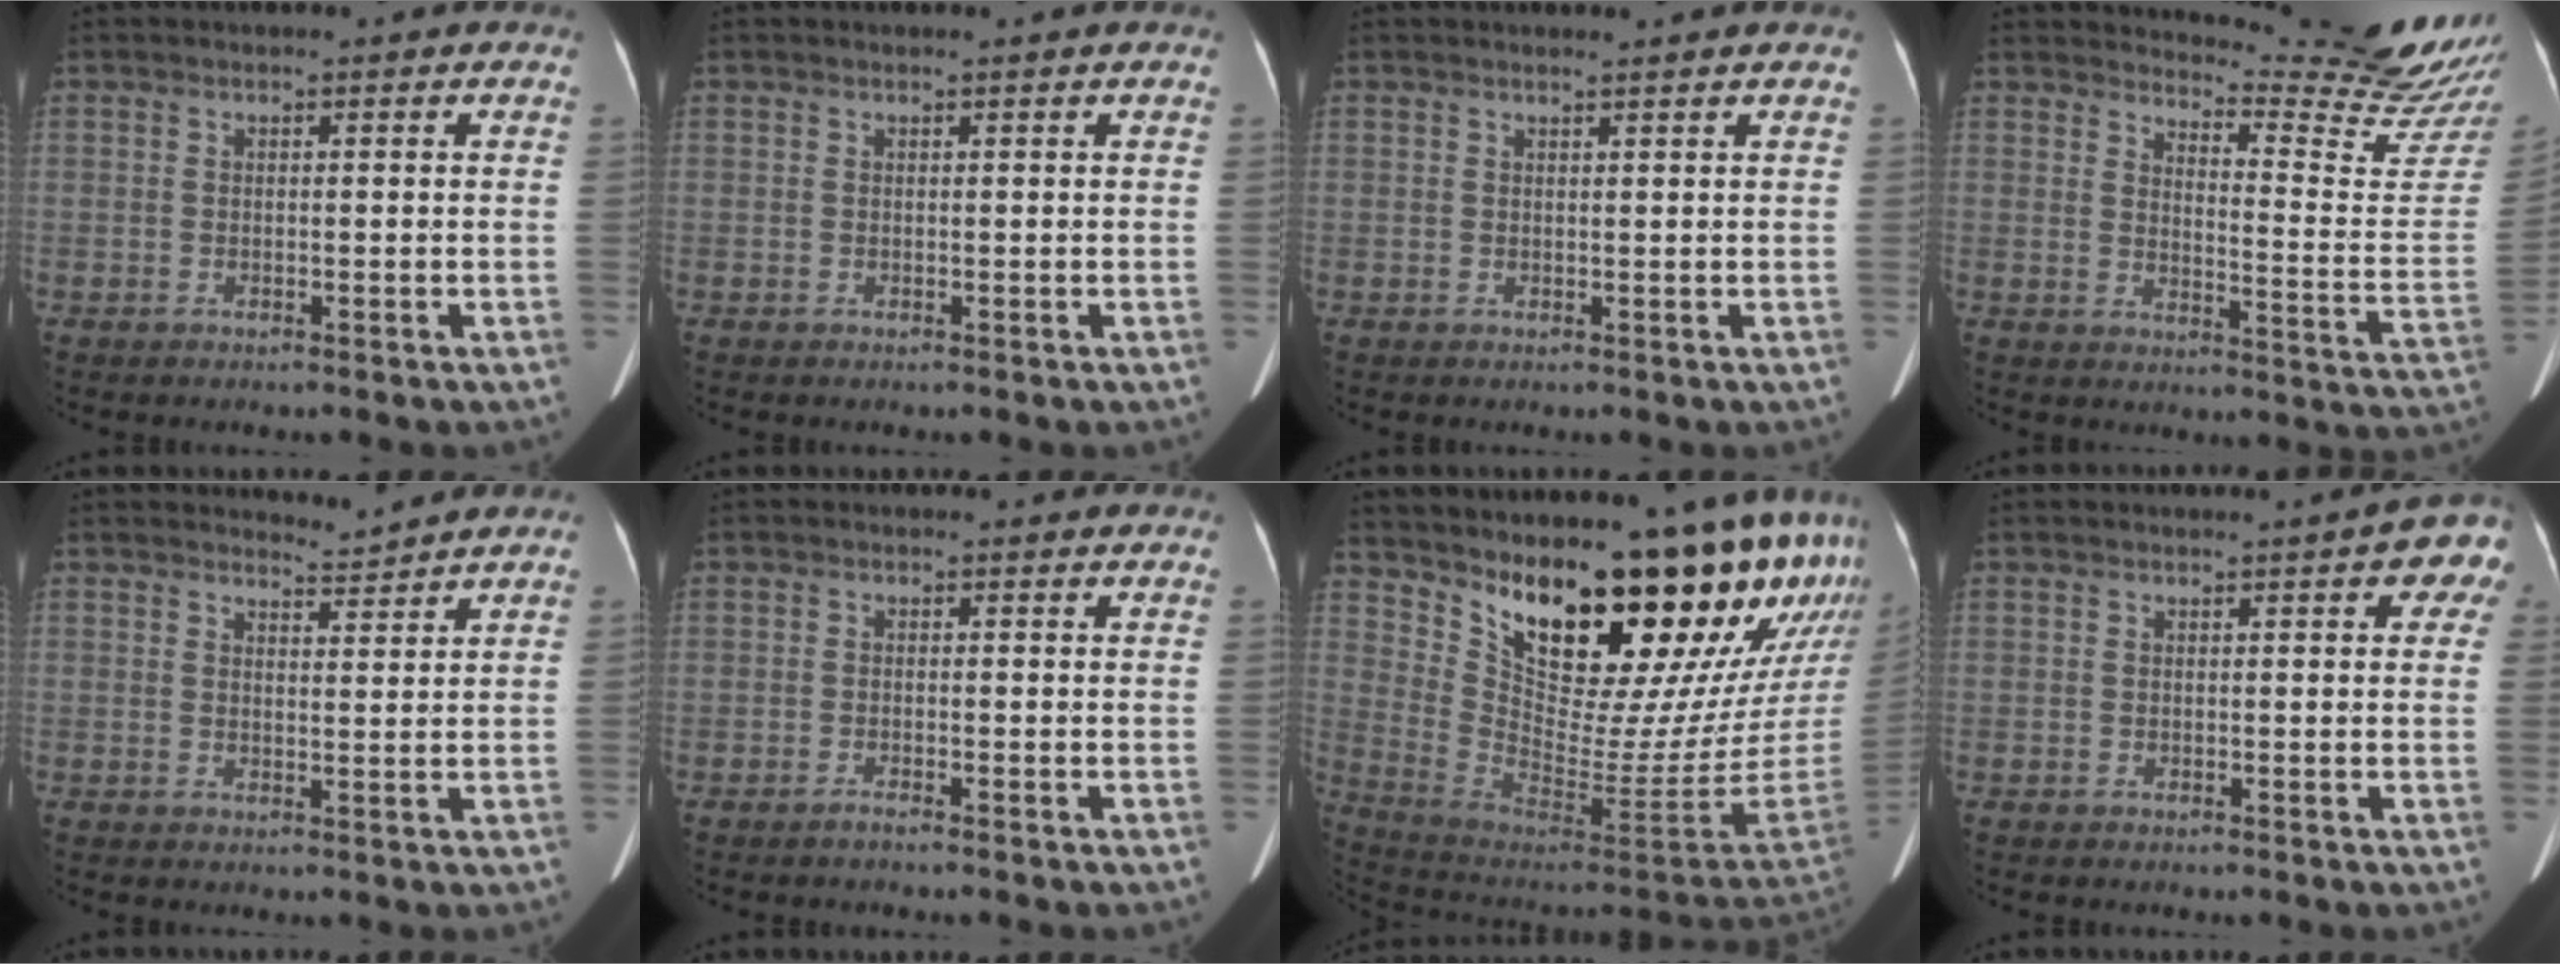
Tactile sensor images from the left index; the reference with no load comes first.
{"total": 1.1, "force": [1.0, -0.2, 0.4], "torque": [-0.005, -0.005, 0.011]}
{"total": 1.8, "force": [1.7, -0.3, 0.4], "torque": [-0.005, -0.011, 0.020]}
{"total": 18.6, "force": [18.1, -1.2, 4.3], "torque": [-0.070, -0.164, 0.207]}
{"total": 2.5, "force": [2.3, -0.4, -0.7], "torque": [0.002, -0.026, 0.036]}
{"total": 0.6, "force": [-0.1, 0.1, 0.6], "torque": [-0.012, 0.004, -0.008]}
{"total": 27.2, "force": [21.6, 4.1, 16.1], "torque": [-0.264, -0.118, 0.305]}
{"total": 7.0, "force": [3.7, 1.7, 5.6], "torque": [-0.053, -0.001, 0.033]}